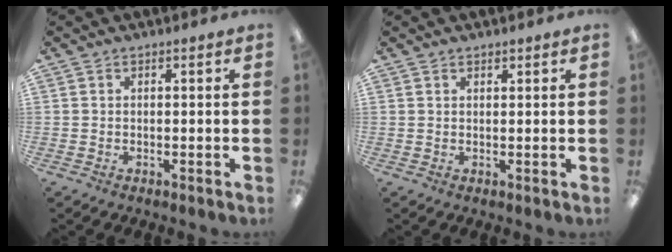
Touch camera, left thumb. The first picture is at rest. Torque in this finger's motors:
{"motor_torque": [-0.07, -0.03, -0.48, 0.27, 0.03]}